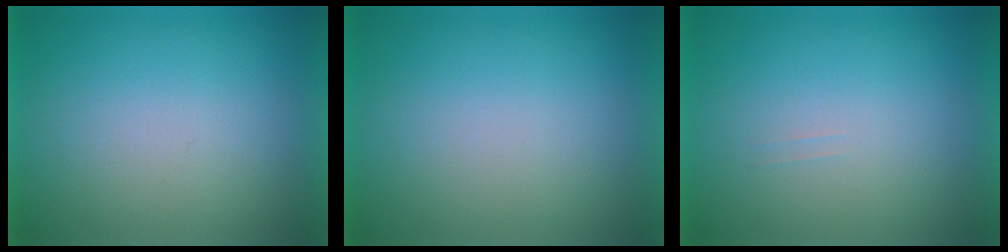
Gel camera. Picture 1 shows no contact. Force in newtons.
{"total": 0.0}
{"total": 1.1}